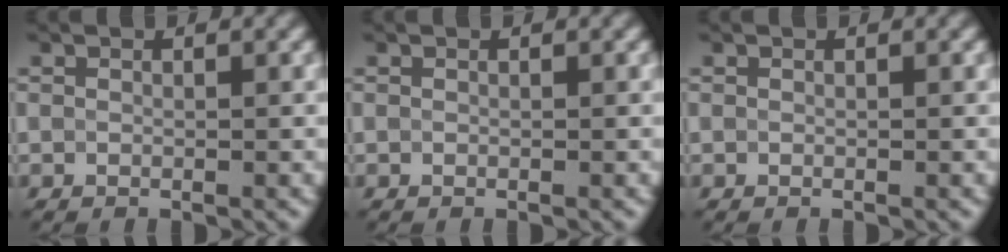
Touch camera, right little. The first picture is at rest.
{"total": 0.0}
{"total": 0.0}